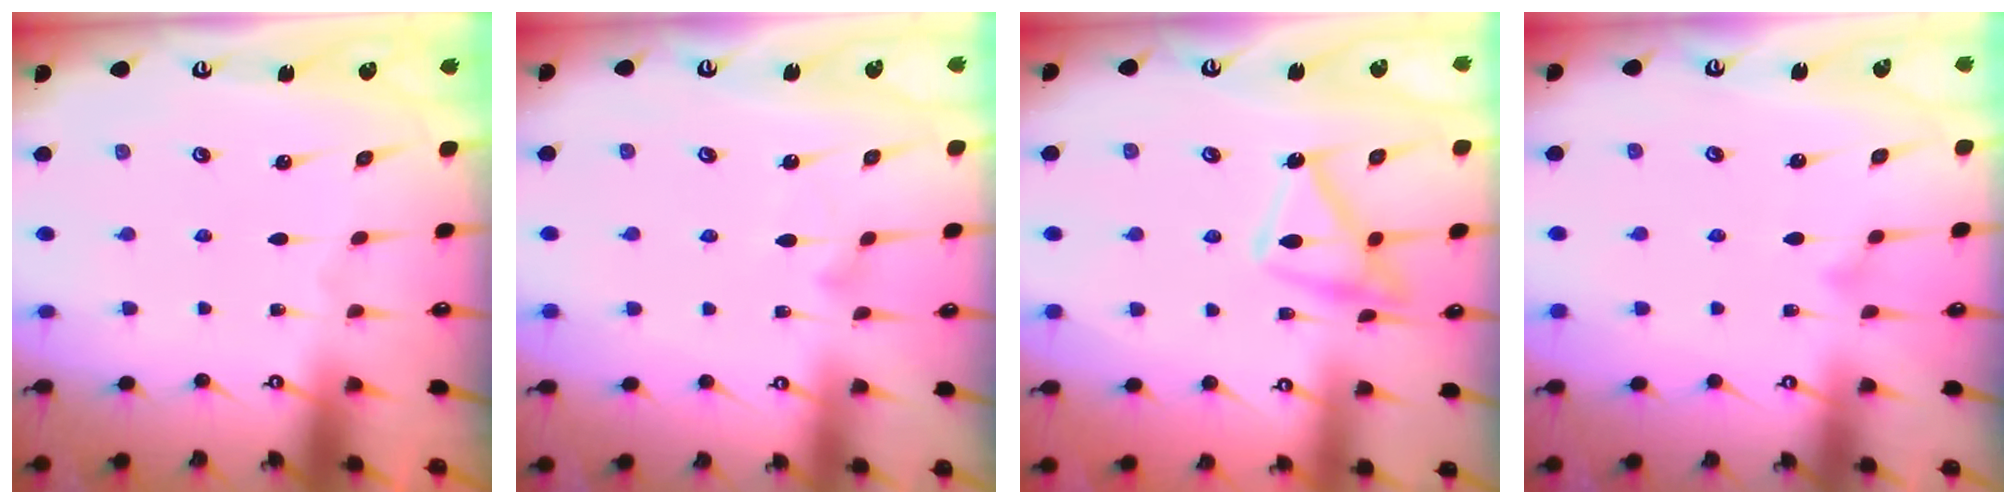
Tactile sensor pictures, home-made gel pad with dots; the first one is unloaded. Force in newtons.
{"total": 8.1, "press": 8.0, "slide": 0.4}
{"total": 14.3, "press": 14.3, "slide": 1.0}
{"total": 8.0, "press": 8.0, "slide": 0.4}